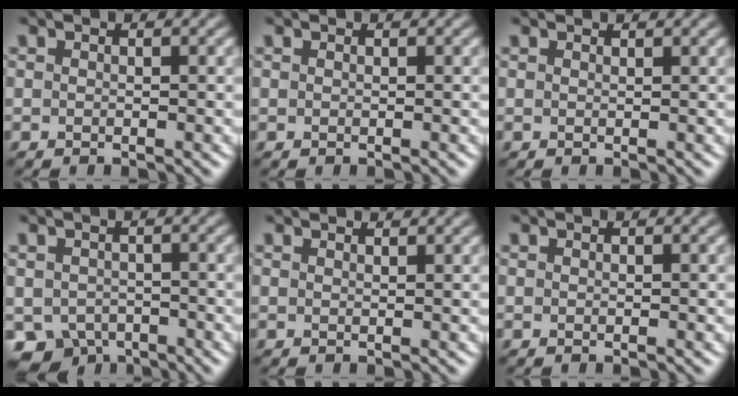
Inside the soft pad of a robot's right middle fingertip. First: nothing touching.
{"total": 0.0}
{"total": 0.7, "force": [0.7, 0.0, 0.0], "torque": [-0.002, -0.002, 0.011]}
{"total": 4.6, "force": [-2.7, 3.2, 1.8], "torque": [-0.031, -0.016, -0.047]}
{"total": 1.2, "force": [1.2, 0.0, 0.2], "torque": [-0.005, -0.001, 0.016]}
{"total": 0.0}